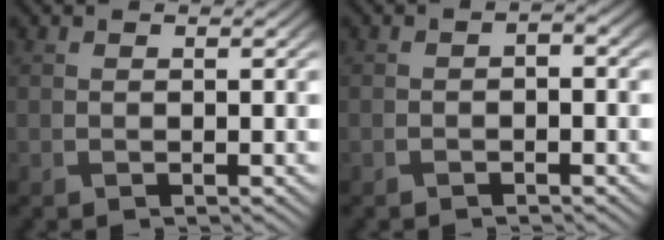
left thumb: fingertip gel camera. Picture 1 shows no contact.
{"total": 1.1, "force": [-0.5, 0.5, 0.9], "torque": [-0.015, 0.002, -0.010]}